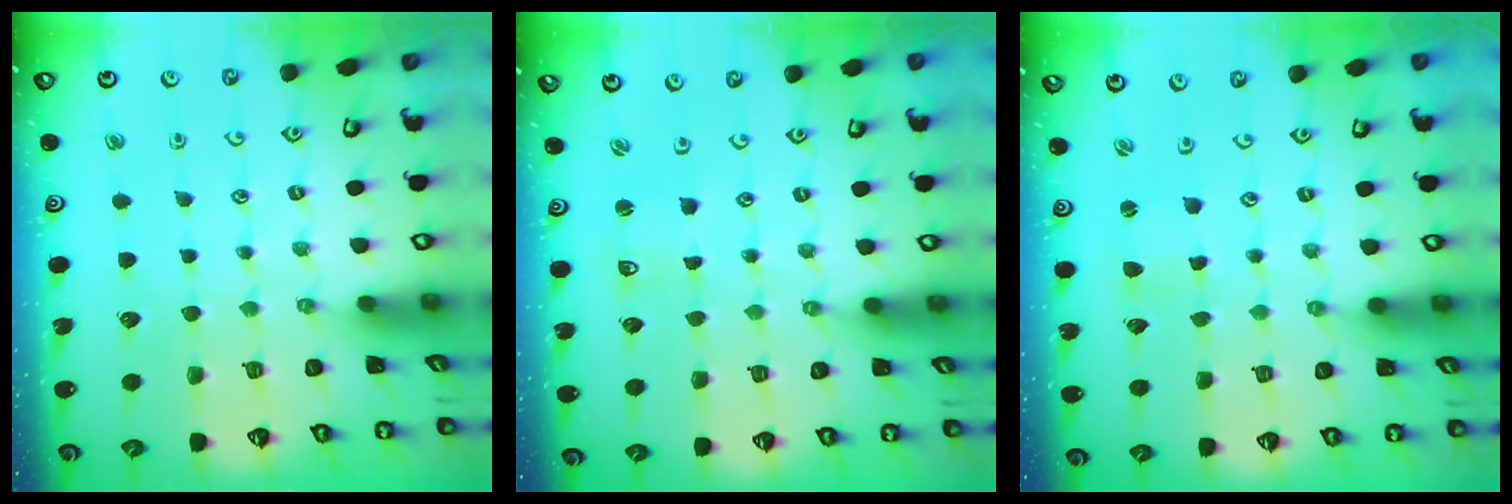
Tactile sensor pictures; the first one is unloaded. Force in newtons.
{"total": 2.0, "press": 2.0, "slide": 0.3}
{"total": 0.7, "press": 0.7, "slide": 0.2}